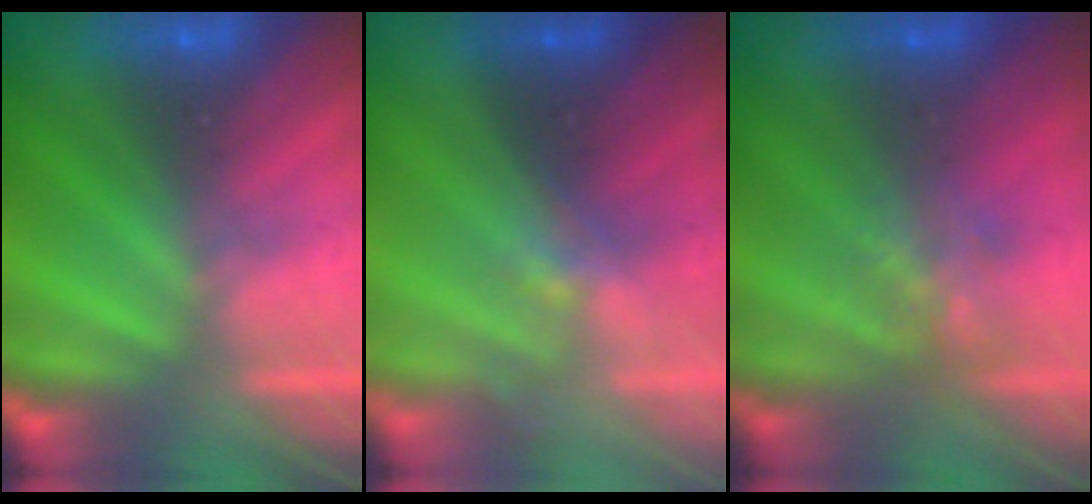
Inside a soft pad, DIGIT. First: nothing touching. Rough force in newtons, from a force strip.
{"total": 1.7}
{"total": 4.5}